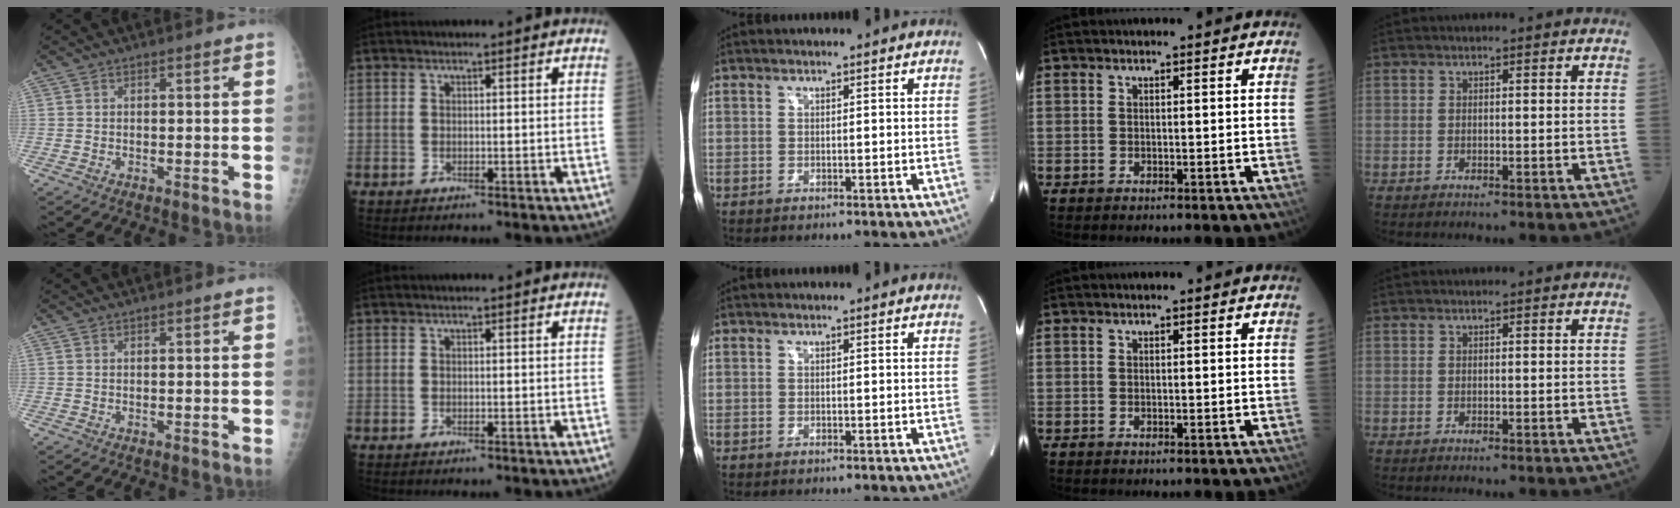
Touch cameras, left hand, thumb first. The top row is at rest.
{}